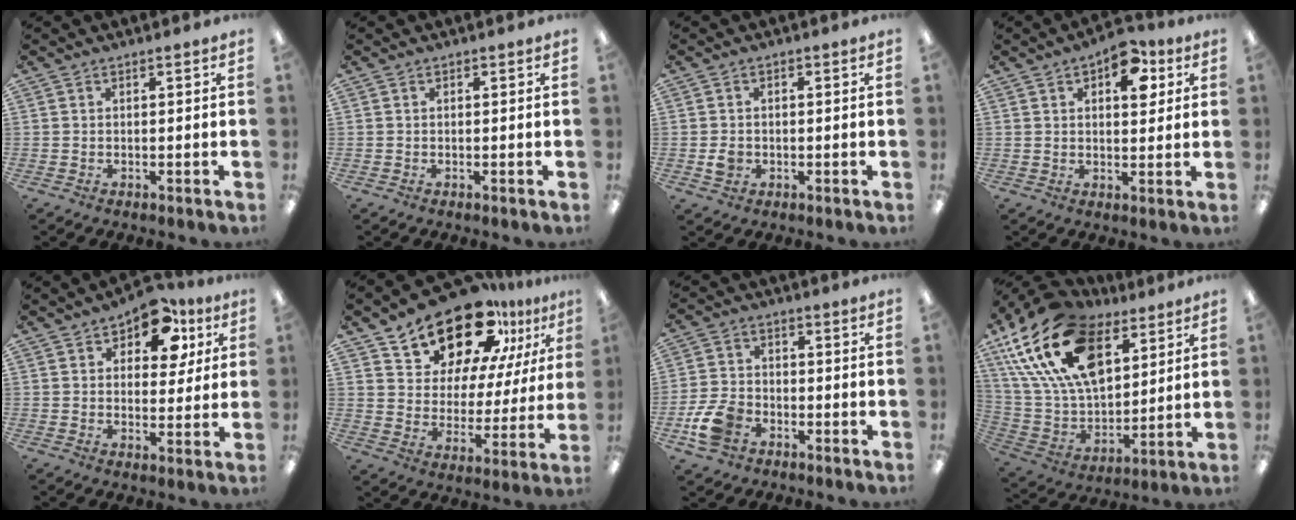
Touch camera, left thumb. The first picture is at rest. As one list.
[{"total": 0.0}, {"total": 2.7, "force": [-0.4, 2.3, 1.3], "torque": [-0.013, 0.001, -0.009]}, {"total": 10.2, "force": [4.6, 5.6, 7.2], "torque": [-0.078, -0.017, 0.075]}, {"total": 11.8, "force": [6.7, 6.9, 6.9], "torque": [-0.092, -0.020, 0.114]}, {"total": 20.1, "force": [15.9, 9.0, 8.3], "torque": [-0.150, -0.109, 0.281]}, {"total": 8.9, "force": [-4.2, 6.1, 4.9], "torque": [-0.109, 0.020, -0.078]}, {"total": 25.8, "force": [12.5, 14.9, 17.1], "torque": [-0.354, -0.048, 0.226]}]